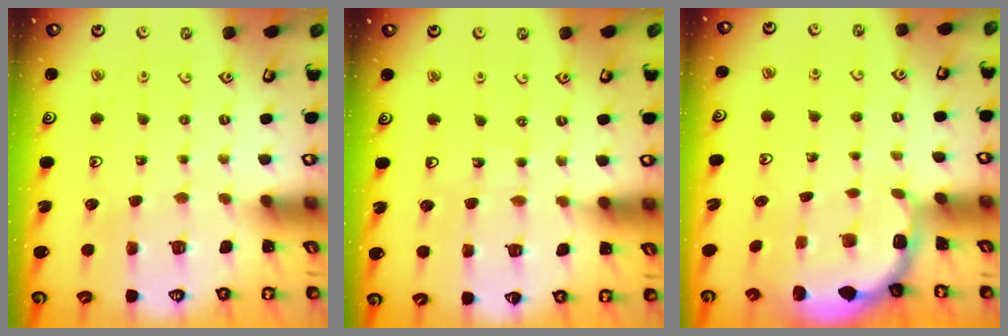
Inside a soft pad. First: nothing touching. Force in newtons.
{"total": 5.4, "press": 5.1, "slide": 1.7}
{"total": 1.8, "press": 1.6, "slide": 0.7}